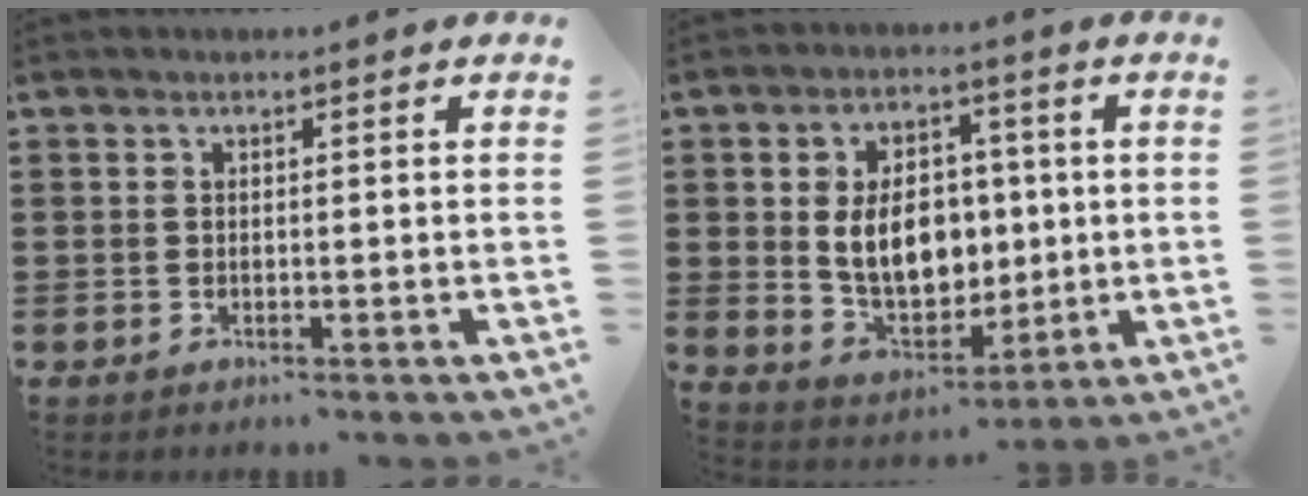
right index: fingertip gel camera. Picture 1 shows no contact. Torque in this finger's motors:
{"motor_torque": [2.05, -0.09, 1.05, 0.21]}